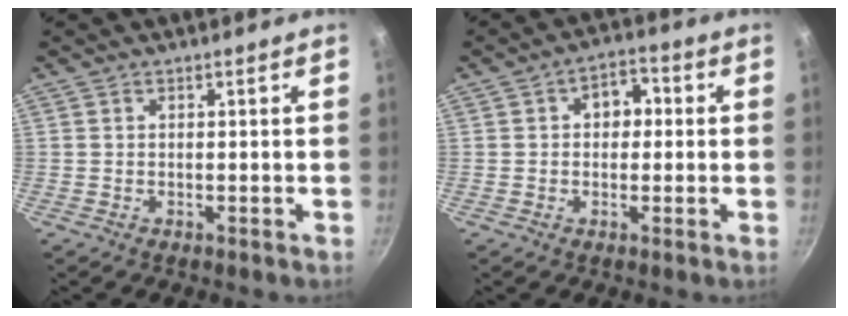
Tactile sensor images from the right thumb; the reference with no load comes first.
{"total": 6.3, "force": [0.8, 4.7, 4.1], "torque": [-0.021, 0.015, 0.005]}